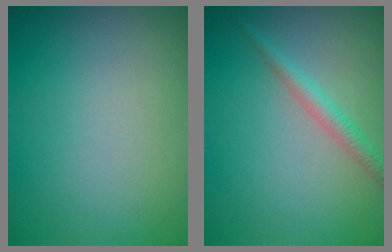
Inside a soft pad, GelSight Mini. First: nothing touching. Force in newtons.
{"total": 1.9, "press": 1.9, "slide": 0.1}